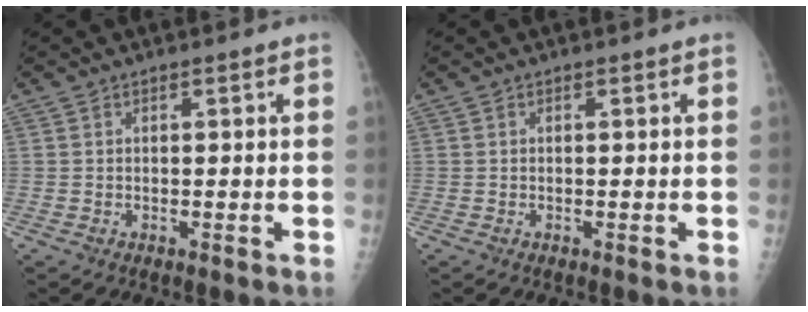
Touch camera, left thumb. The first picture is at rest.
{"total": 0.0}